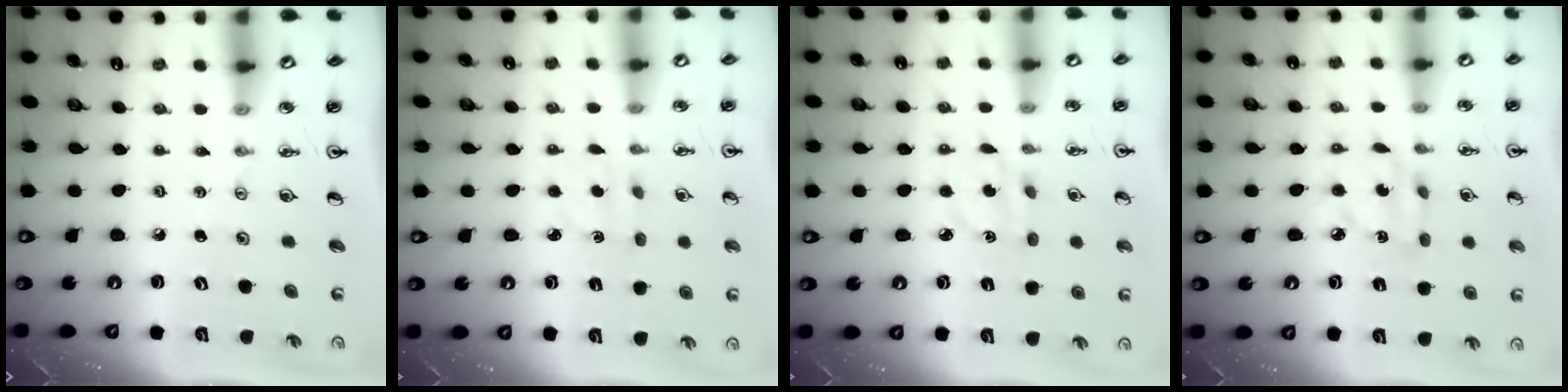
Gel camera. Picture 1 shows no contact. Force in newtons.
{"total": 2.0, "press": 1.9, "slide": 0.7}
{"total": 4.3, "press": 4.2, "slide": 0.7}
{"total": 6.7, "press": 6.7, "slide": 0.3}